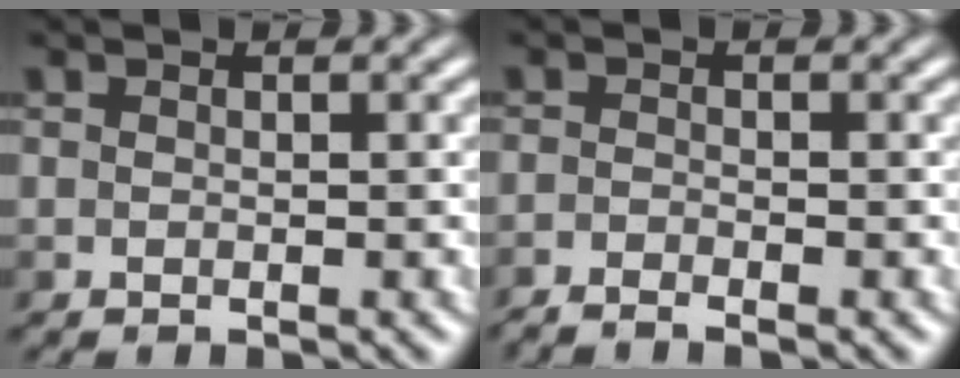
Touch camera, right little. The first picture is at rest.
{"total": 2.3, "force": [-1.8, 0.2, 1.4], "torque": [-0.030, 0.000, -0.041]}